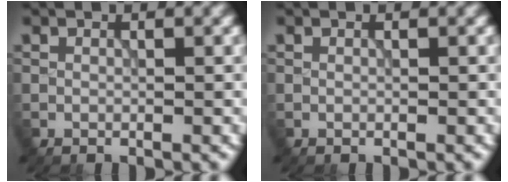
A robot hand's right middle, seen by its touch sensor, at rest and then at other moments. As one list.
[{"total": 0.0}]